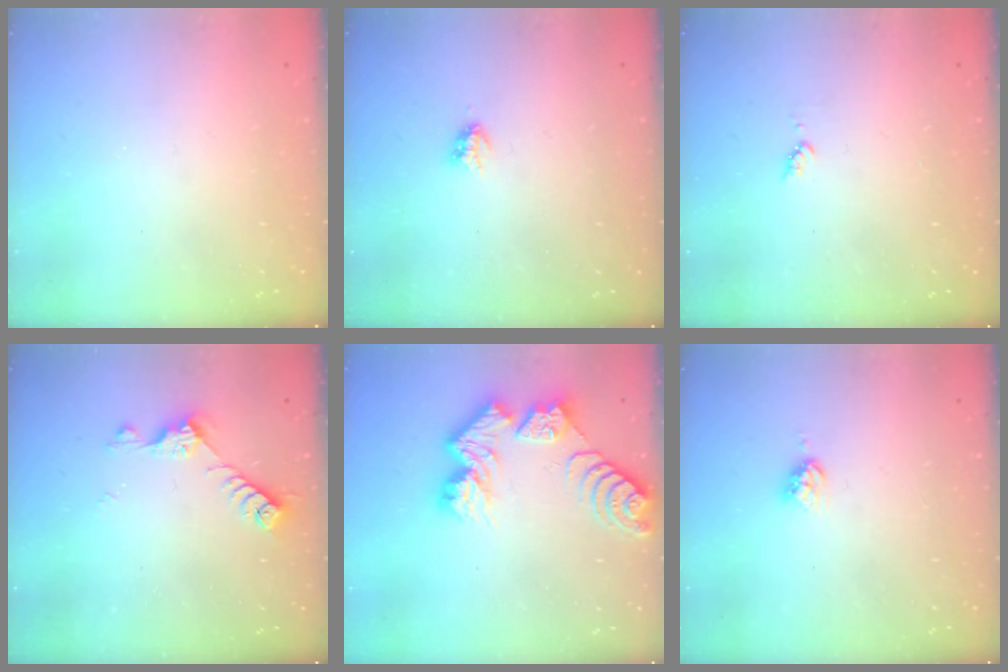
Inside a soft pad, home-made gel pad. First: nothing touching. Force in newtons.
{"total": 2.9, "press": 2.9, "slide": 0.5}
{"total": 4.4, "press": 4.3, "slide": 0.4}
{"total": 7.2, "press": 7.2, "slide": 0.9}
{"total": 12.7, "press": 12.6, "slide": 1.0}
{"total": 4.4, "press": 4.3, "slide": 0.6}